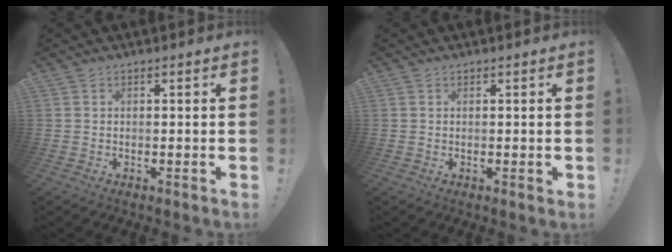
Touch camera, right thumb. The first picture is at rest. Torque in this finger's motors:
{"motor_torque": [0.01, -0.06, 0.10, -0.13, -0.04]}